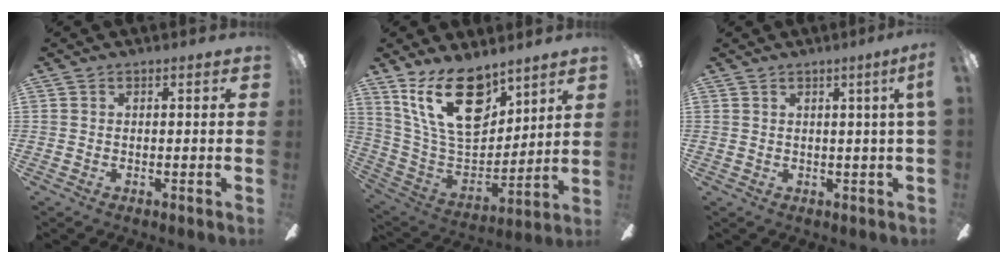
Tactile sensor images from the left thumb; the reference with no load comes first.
{"total": 20.9, "force": [12.7, 10.6, 12.8], "torque": [-0.263, -0.070, 0.227]}
{"total": 2.9, "force": [1.1, -0.6, 2.6], "torque": [-0.040, -0.011, 0.016]}